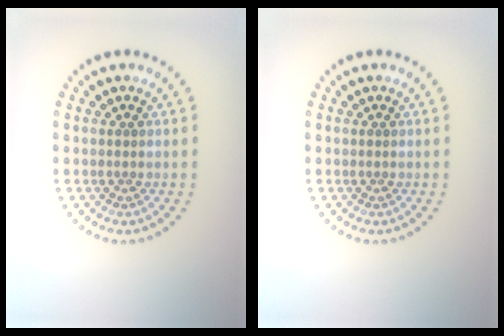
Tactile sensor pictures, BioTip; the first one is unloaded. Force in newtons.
{"total": 0.0}